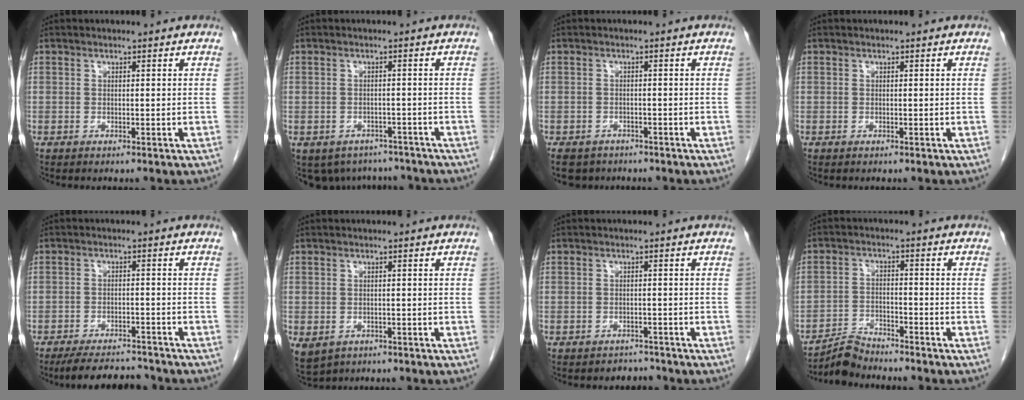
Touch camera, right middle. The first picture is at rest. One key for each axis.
{"total": 7.7, "fx": -6.4, "fy": 4.1, "fz": 0.9, "tx": -0.006, "ty": 0.009, "tz": -0.077}
{"total": 5.6, "fx": -4.3, "fy": 3.4, "fz": 1.1, "tx": -0.020, "ty": -0.002, "tz": -0.064}
{"total": 0.0}
{"total": 7.8, "fx": -7.3, "fy": 1.6, "fz": 2.2, "tx": -0.030, "ty": -0.002, "tz": -0.112}
{"total": 6.1, "fx": -2.8, "fy": 4.8, "fz": 2.4, "tx": -0.060, "ty": -0.007, "tz": -0.035}
{"total": 1.9, "fx": -1.7, "fy": 0.8, "fz": -0.7, "tx": 0.010, "ty": 0.000, "tz": -0.026}
{"total": 4.1, "fx": -4.0, "fy": -0.1, "fz": -0.4, "tx": 0.005, "ty": -0.011, "tz": -0.074}